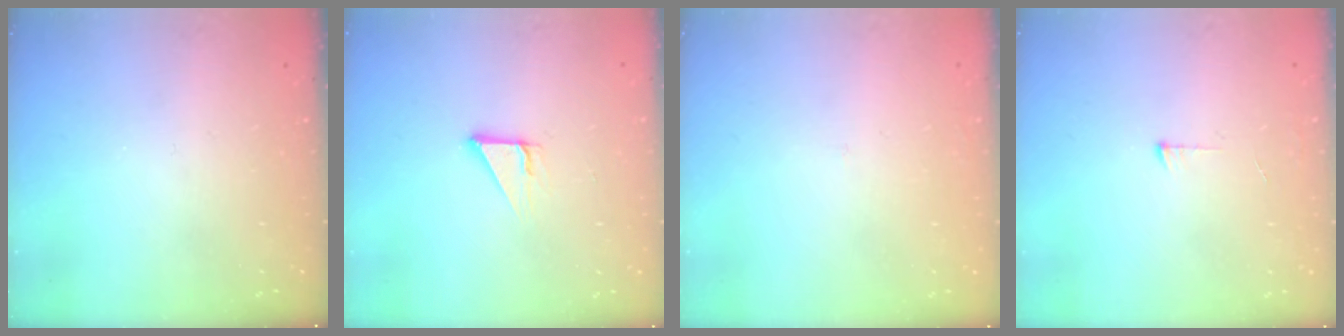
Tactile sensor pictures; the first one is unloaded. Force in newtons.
{"total": 3.3, "press": 3.2, "slide": 0.3}
{"total": 1.4, "press": 1.4, "slide": 0.1}
{"total": 3.6, "press": 3.6, "slide": 0.3}